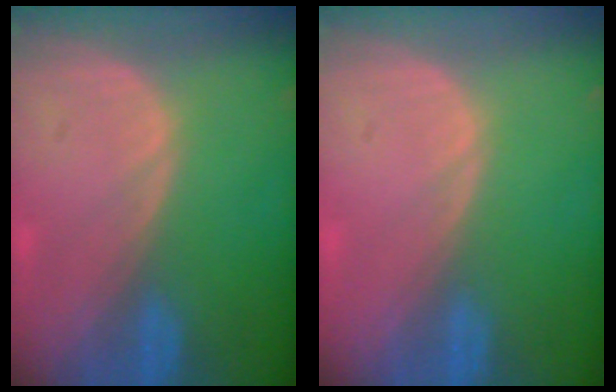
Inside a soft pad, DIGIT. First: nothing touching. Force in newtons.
{"total": 0.0}